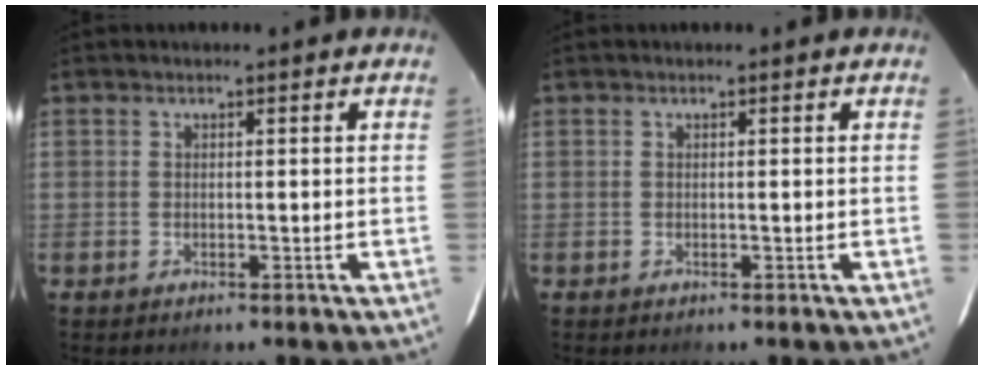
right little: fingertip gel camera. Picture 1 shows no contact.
{"total": 0.0}